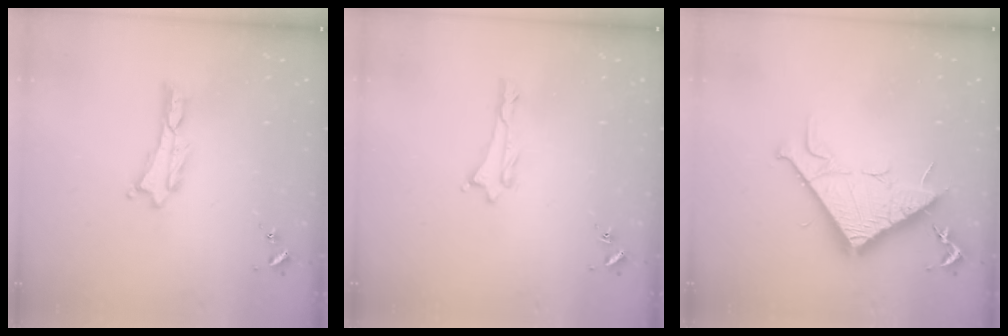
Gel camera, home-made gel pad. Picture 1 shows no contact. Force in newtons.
{"total": 0.6, "press": 0.5, "slide": 0.2}
{"total": 11.4, "press": 11.4, "slide": 0.1}